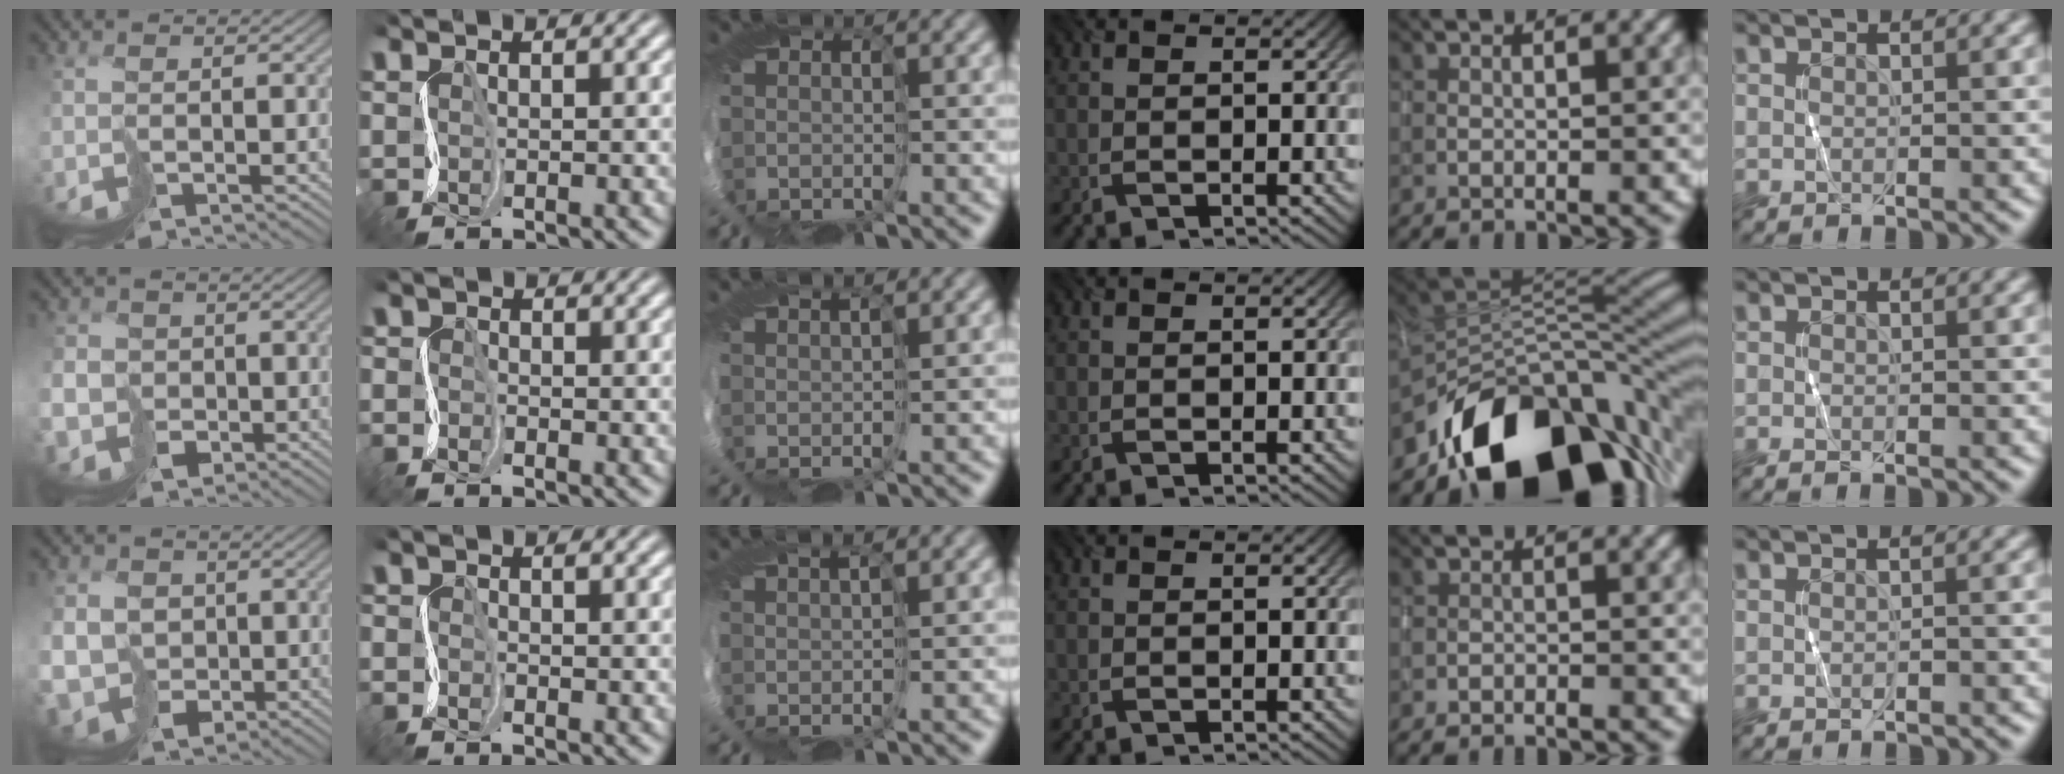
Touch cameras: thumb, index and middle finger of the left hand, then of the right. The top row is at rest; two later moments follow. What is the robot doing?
{"motion": "cut", "object": "wrapping paper"}